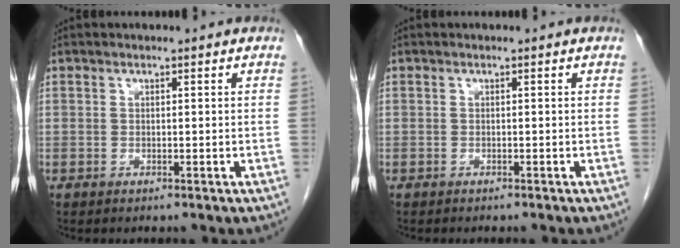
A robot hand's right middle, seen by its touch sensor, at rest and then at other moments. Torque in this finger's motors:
{"motor_torque": [0.51, -0.33, 0.04, 0.04]}